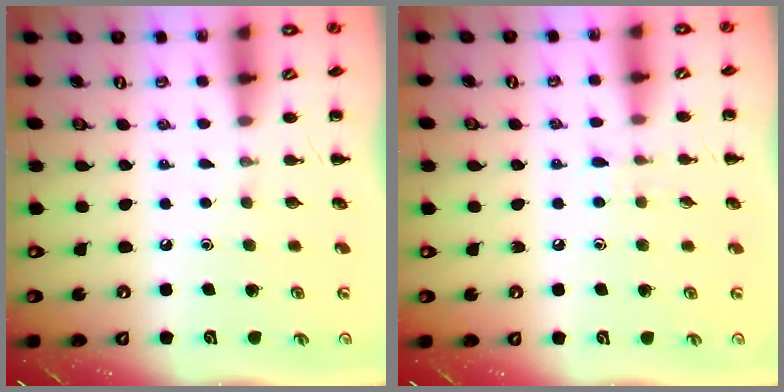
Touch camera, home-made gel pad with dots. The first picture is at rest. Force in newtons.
{"total": 5.0, "press": 4.5, "slide": 2.0}